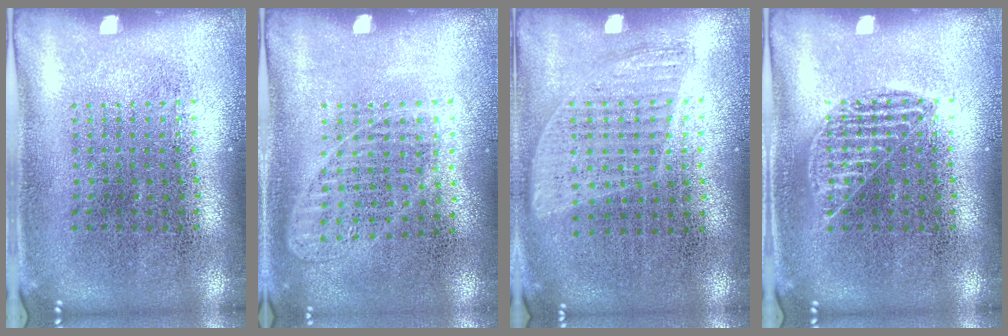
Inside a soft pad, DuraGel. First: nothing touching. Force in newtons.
{"total": 1.0, "press": 0.9, "slide": 0.3}
{"total": 0.9, "press": 0.8, "slide": 0.4}
{"total": 1.2, "press": 1.2, "slide": 0.2}